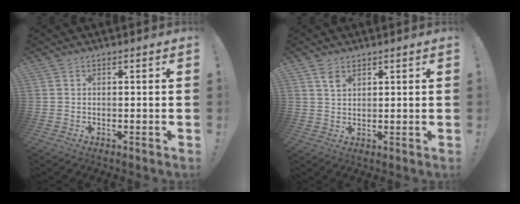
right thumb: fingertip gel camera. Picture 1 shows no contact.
{"total": 3.5, "force": [2.2, 2.0, 1.9], "torque": [-0.027, -0.011, 0.038]}